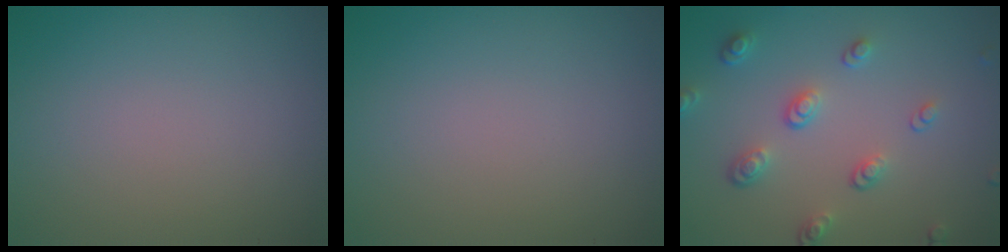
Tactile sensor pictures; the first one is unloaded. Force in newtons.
{"total": 0.0}
{"total": 3.5, "press": 2.7, "slide": 2.3}